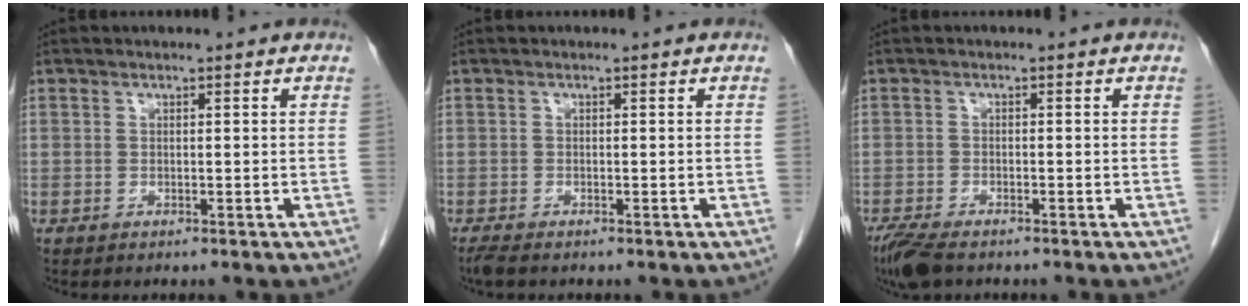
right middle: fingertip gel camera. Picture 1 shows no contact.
{"total": 1.3, "force": [-1.1, 0.2, 0.6], "torque": [-0.022, -0.006, -0.023]}
{"total": 5.0, "force": [-3.9, 1.4, 2.8], "torque": [-0.059, -0.013, -0.069]}